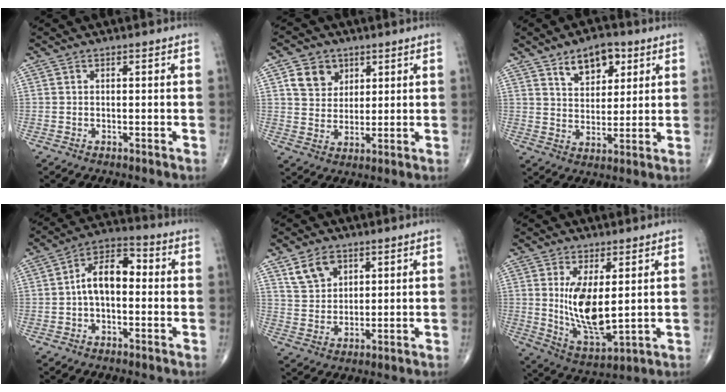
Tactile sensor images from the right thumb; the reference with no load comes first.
{"total": 7.2, "force": [3.2, 5.9, 2.7], "torque": [-0.020, -0.015, 0.059]}
{"total": 9.2, "force": [5.0, 5.4, 5.6], "torque": [-0.056, -0.025, 0.080]}
{"total": 9.3, "force": [-0.3, 5.4, 7.5], "torque": [-0.115, 0.035, -0.017]}
{"total": 6.6, "force": [3.7, 4.4, 3.3], "torque": [-0.045, -0.018, 0.077]}
{"total": 11.6, "force": [1.8, 4.7, 10.4], "torque": [-0.186, -0.029, 0.050]}